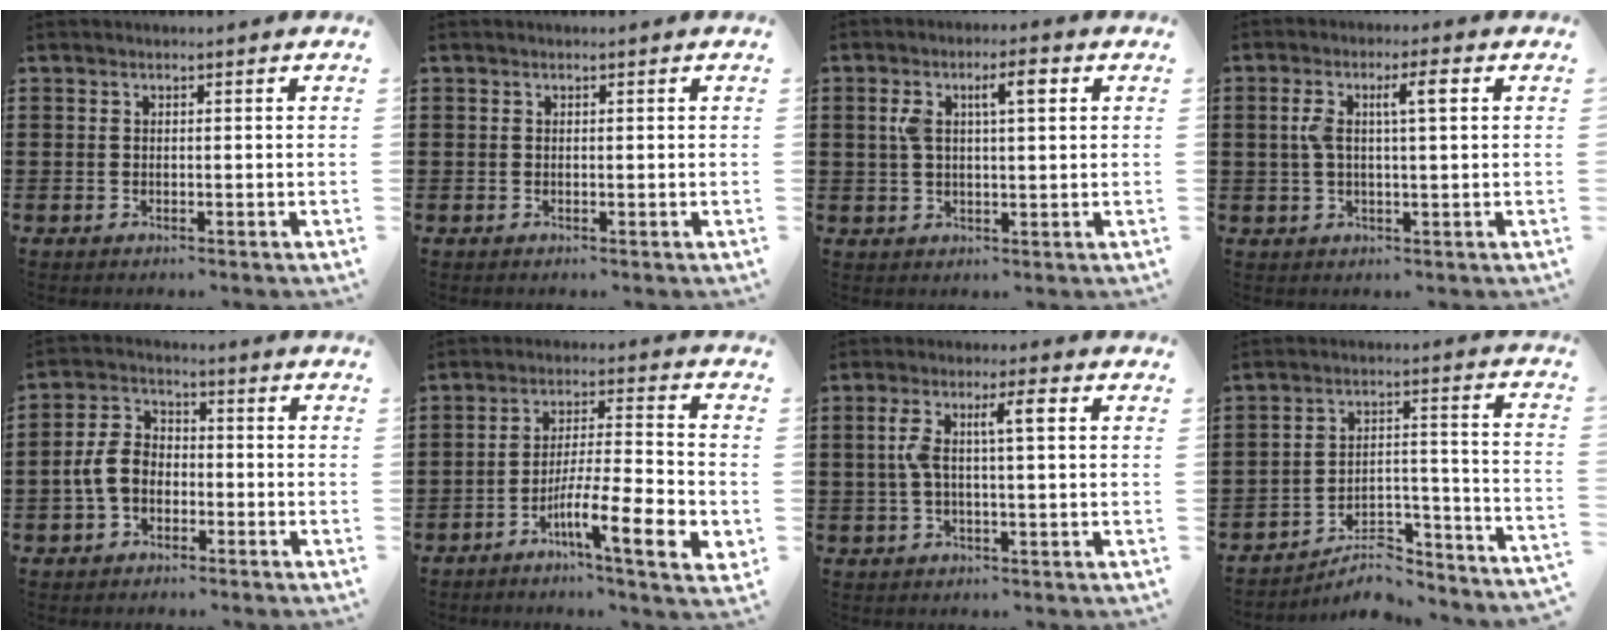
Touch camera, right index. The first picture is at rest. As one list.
[{"total": 0.0}, {"total": 5.4, "force": [1.7, 1.5, 4.9], "torque": [-0.094, 0.008, 0.023]}, {"total": 5.2, "force": [1.2, 1.1, 4.9], "torque": [-0.103, 0.002, 0.014]}, {"total": 6.1, "force": [-2.2, 4.4, 3.7], "torque": [-0.105, 0.004, -0.050]}, {"total": 11.7, "force": [-5.4, 2.2, 10.2], "torque": [-0.187, 0.001, -0.097]}, {"total": 6.1, "force": [0.7, 1.0, 6.0], "torque": [-0.127, 0.001, 0.001]}, {"total": 6.0, "force": [-5.1, 1.7, 2.5], "torque": [-0.041, -0.002, -0.100]}]